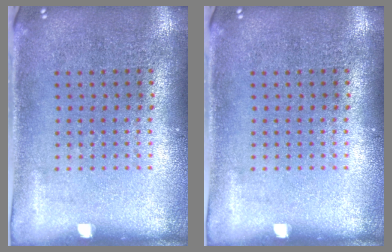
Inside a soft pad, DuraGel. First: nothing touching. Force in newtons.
{"total": 0.0}